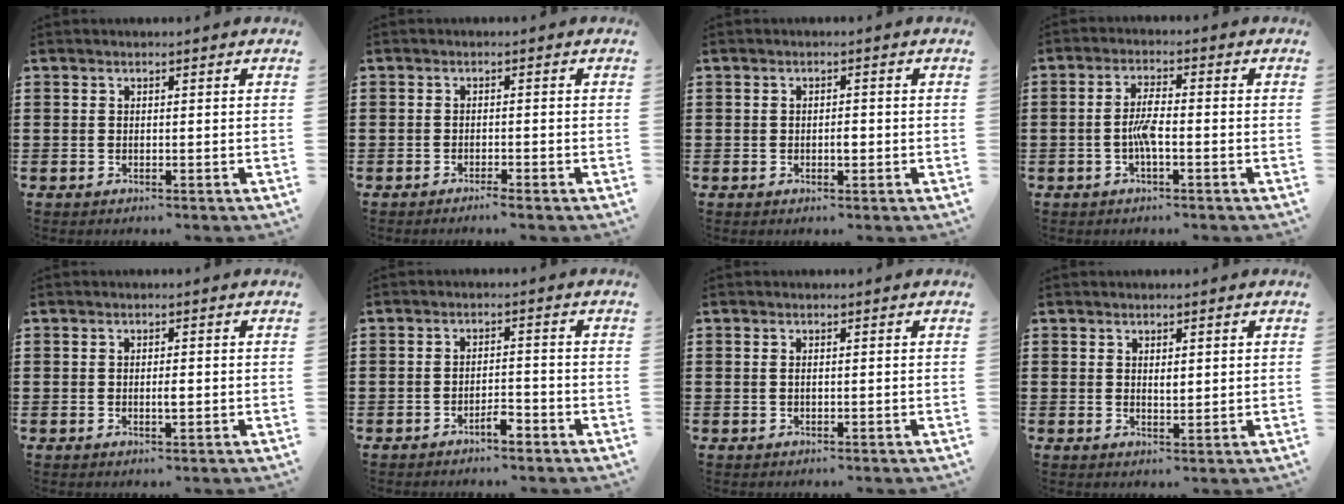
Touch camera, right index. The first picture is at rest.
{"total": 1.3, "force": [-1.2, -0.2, 0.5], "torque": [-0.010, 0.000, -0.023]}
{"total": 1.7, "force": [-0.3, 0.6, 1.5], "torque": [-0.028, -0.001, -0.006]}
{"total": 3.9, "force": [-1.1, 0.7, 3.7], "torque": [-0.082, -0.002, -0.025]}
{"total": 1.7, "force": [-0.2, 0.5, 1.6], "torque": [-0.029, 0.000, -0.004]}
{"total": 2.9, "force": [-2.2, 0.9, 1.7], "torque": [-0.030, 0.007, -0.041]}
{"total": 0.5, "force": [0.0, 0.1, 0.5], "torque": [-0.010, -0.003, 0.000]}
{"total": 1.3, "force": [0.6, 0.5, 1.1], "torque": [-0.023, 0.004, 0.009]}